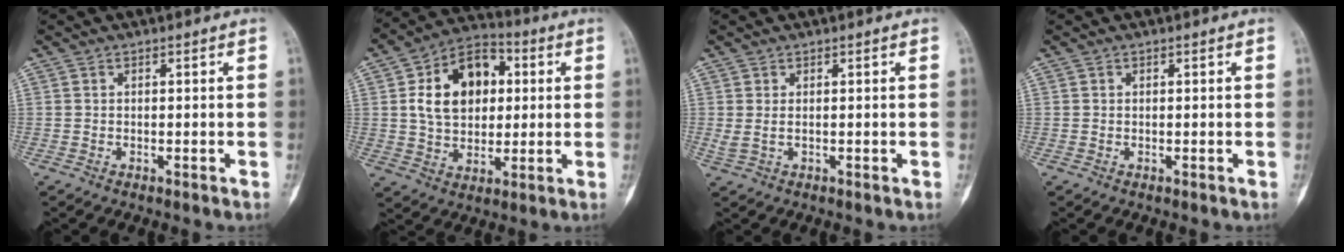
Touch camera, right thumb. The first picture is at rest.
{"total": 15.7, "force": [3.2, 11.0, 10.8], "torque": [-0.144, 0.011, 0.049]}
{"total": 1.5, "force": [0.3, 0.6, 1.3], "torque": [-0.035, 0.004, 0.013]}
{"total": 0.0}